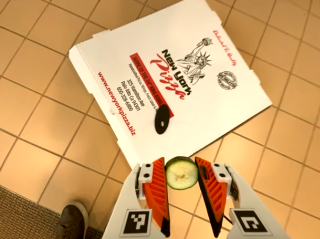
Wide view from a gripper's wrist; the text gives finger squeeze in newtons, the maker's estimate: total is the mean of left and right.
{"total": 7.6, "left": 7.5, "right": 7.8}